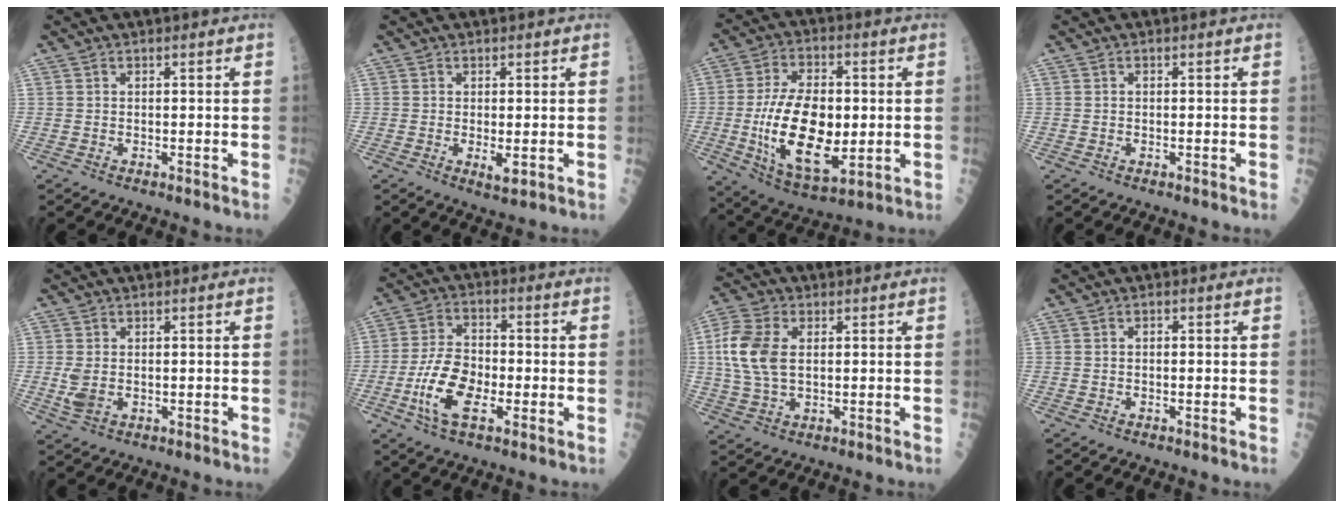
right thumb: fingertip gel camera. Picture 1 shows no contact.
{"total": 2.5, "force": [-0.3, 1.0, 2.3], "torque": [-0.037, -0.007, -0.002]}
{"total": 18.9, "force": [-1.5, 9.4, 16.3], "torque": [-0.284, -0.008, -0.015]}
{"total": 0.0}
{"total": 3.5, "force": [-0.1, 2.4, 2.6], "torque": [-0.059, -0.005, 0.003]}
{"total": 11.7, "force": [-2.8, 5.8, 9.8], "torque": [-0.182, 0.015, -0.059]}
{"total": 10.8, "force": [1.5, 6.4, 8.6], "torque": [-0.192, 0.006, 0.027]}
{"total": 0.9, "force": [0.0, 0.5, 0.7], "torque": [-0.009, 0.001, -0.002]}